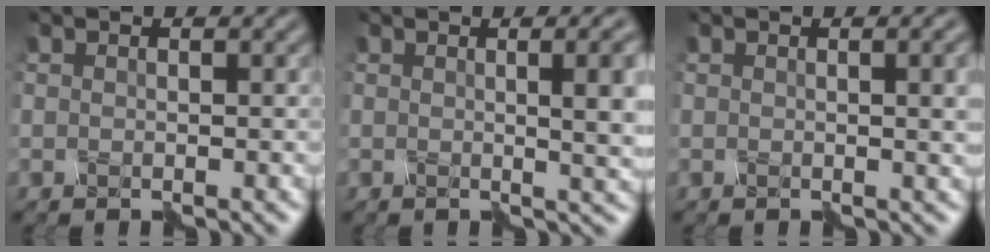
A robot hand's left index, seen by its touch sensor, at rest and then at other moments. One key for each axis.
{"total": 4.6, "fx": 0.7, "fy": 1.2, "fz": 4.4, "tx": -0.026, "ty": 0.003, "tz": 0.010}
{"total": 2.5, "fx": 0.7, "fy": 0.5, "fz": 2.4, "tx": -0.019, "ty": 0.001, "tz": 0.014}